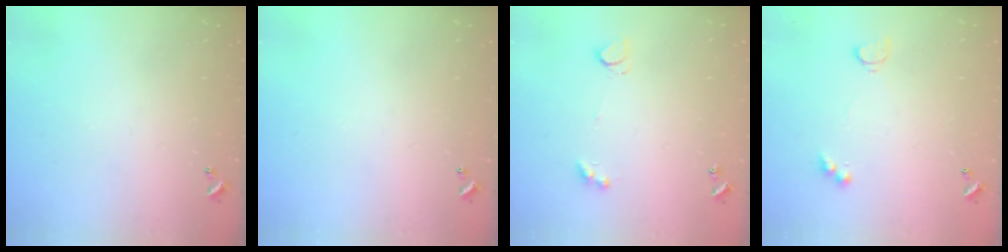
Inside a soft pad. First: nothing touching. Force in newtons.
{"total": 0.0}
{"total": 1.4, "press": 1.2, "slide": 0.6}
{"total": 4.1, "press": 4.0, "slide": 0.7}